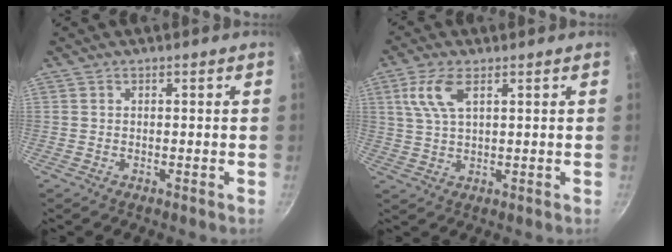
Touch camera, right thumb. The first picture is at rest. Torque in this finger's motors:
{"motor_torque": [-0.80, 0.91, 0.08, -0.08, 0.19]}